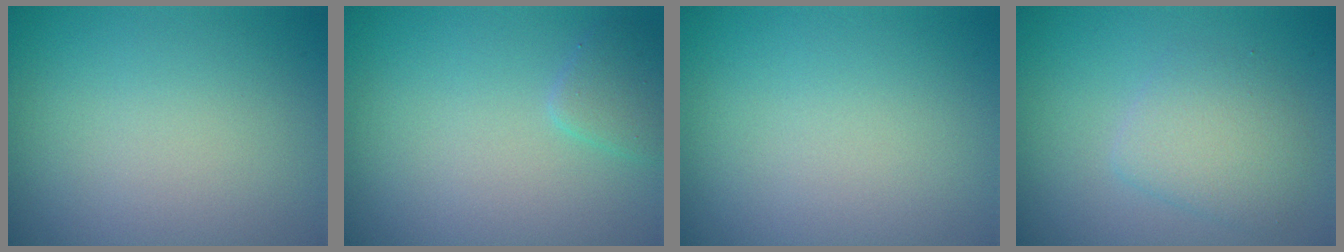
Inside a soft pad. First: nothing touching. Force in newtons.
{"total": 1.5, "press": 1.5, "slide": 0.1}
{"total": 0.0}
{"total": 2.8, "press": 2.8, "slide": 0.1}